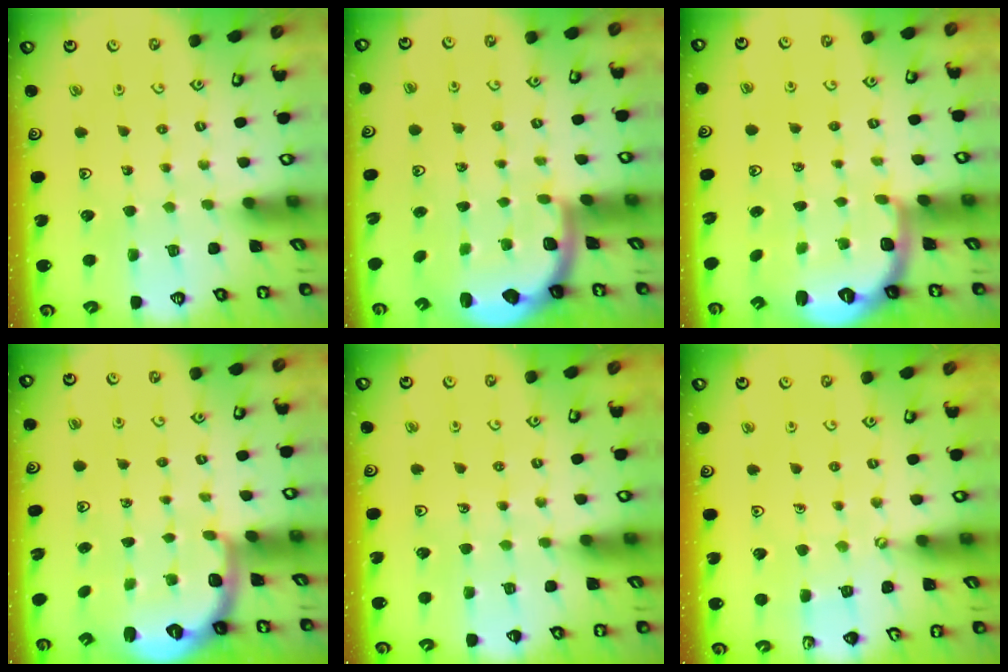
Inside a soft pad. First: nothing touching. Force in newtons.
{"total": 1.9, "press": 1.8, "slide": 0.5}
{"total": 2.6, "press": 1.4, "slide": 2.2}
{"total": 2.6, "press": 1.6, "slide": 2.1}
{"total": 3.1, "press": 3.1, "slide": 0.4}
{"total": 4.8, "press": 4.8, "slide": 0.5}